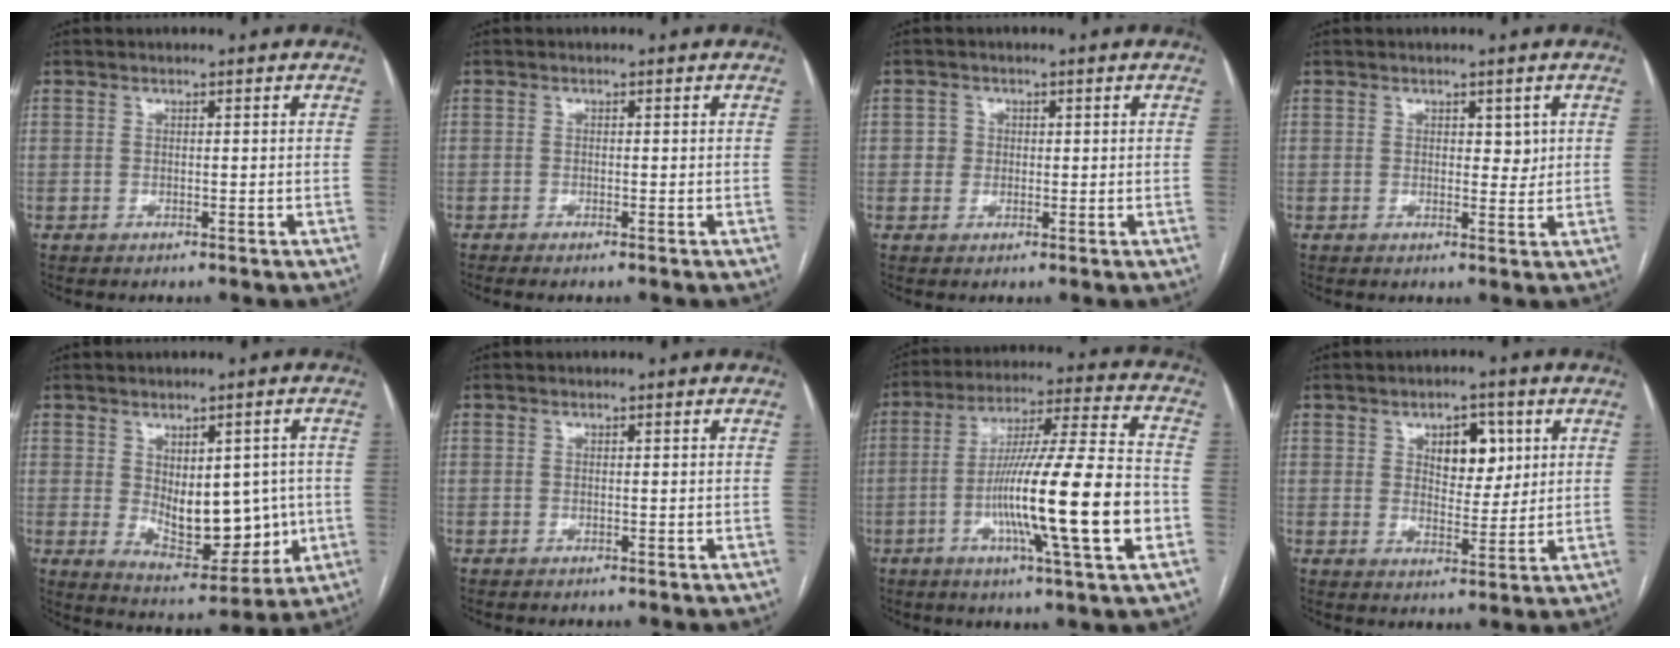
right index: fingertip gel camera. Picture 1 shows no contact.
{"total": 1.3, "force": [-1.1, -0.1, 0.8], "torque": [-0.010, -0.001, -0.017]}
{"total": 2.0, "force": [0.2, 2.0, 0.3], "torque": [0.001, 0.004, 0.002]}
{"total": 2.2, "force": [0.8, 1.3, 1.6], "torque": [-0.015, -0.003, 0.010]}
{"total": 11.6, "force": [-0.1, 6.1, 9.9], "torque": [-0.145, -0.002, 0.023]}
{"total": 0.0}
{"total": 19.6, "force": [-4.8, 0.0, 19.0], "torque": [-0.321, -0.007, -0.085]}
{"total": 6.8, "force": [2.7, 3.6, 5.1], "torque": [-0.073, 0.005, 0.046]}